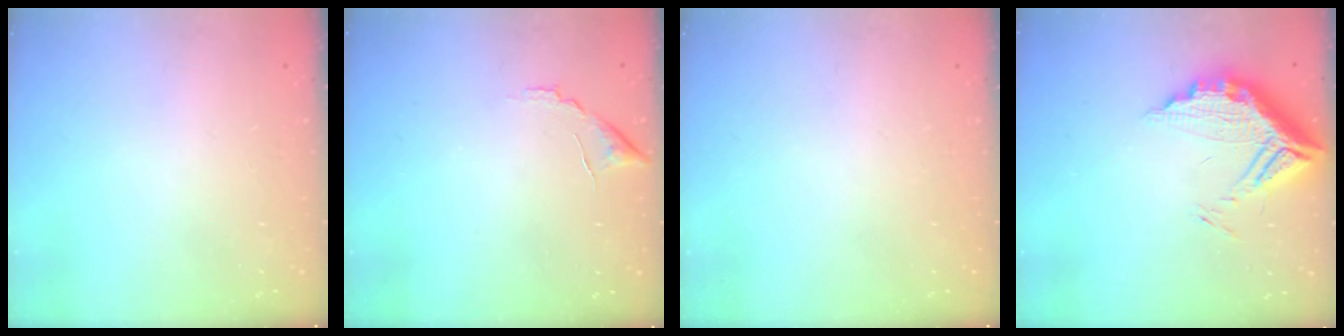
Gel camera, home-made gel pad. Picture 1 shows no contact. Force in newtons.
{"total": 7.7, "press": 7.7, "slide": 0.3}
{"total": 0.0}
{"total": 14.5, "press": 14.4, "slide": 1.1}